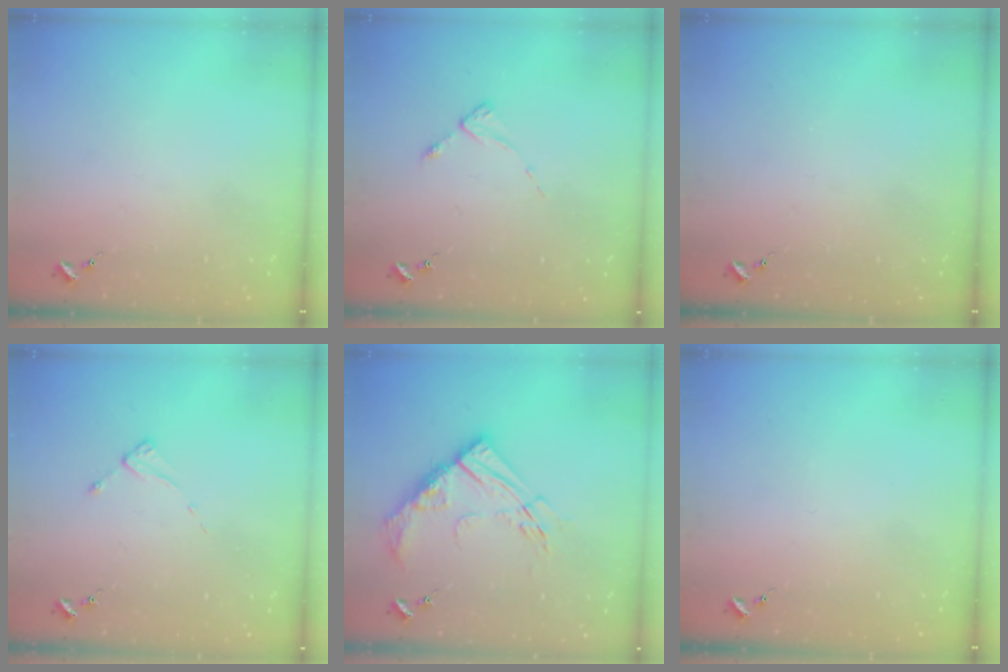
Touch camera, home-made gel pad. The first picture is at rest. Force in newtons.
{"total": 2.7, "press": 2.7, "slide": 0.3}
{"total": 0.0}
{"total": 2.0, "press": 2.0, "slide": 0.3}
{"total": 15.4, "press": 15.3, "slide": 1.6}
{"total": 0.0}